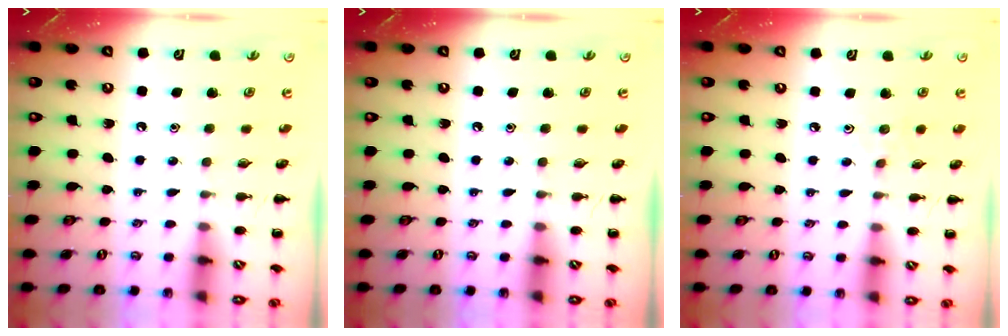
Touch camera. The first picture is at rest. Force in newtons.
{"total": 0.0}
{"total": 2.5, "press": 2.3, "slide": 1.0}